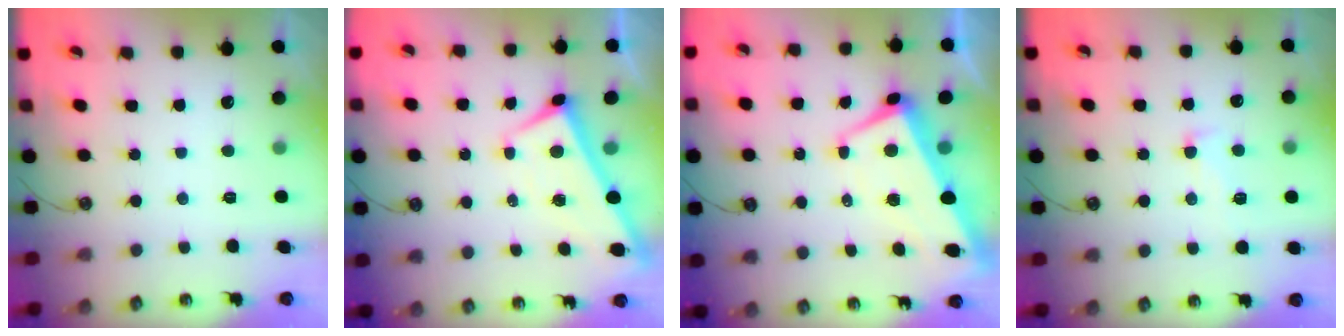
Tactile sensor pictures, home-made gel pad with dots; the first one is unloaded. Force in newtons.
{"total": 2.3, "press": 2.2, "slide": 0.2}
{"total": 1.6, "press": 0.9, "slide": 1.3}
{"total": 2.4, "press": 1.7, "slide": 1.6}